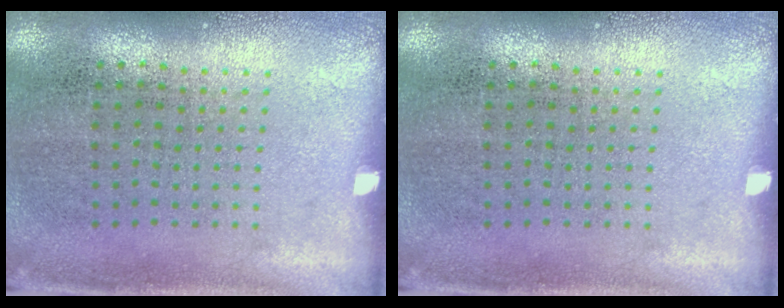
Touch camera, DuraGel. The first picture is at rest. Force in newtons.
{"total": 0.0}